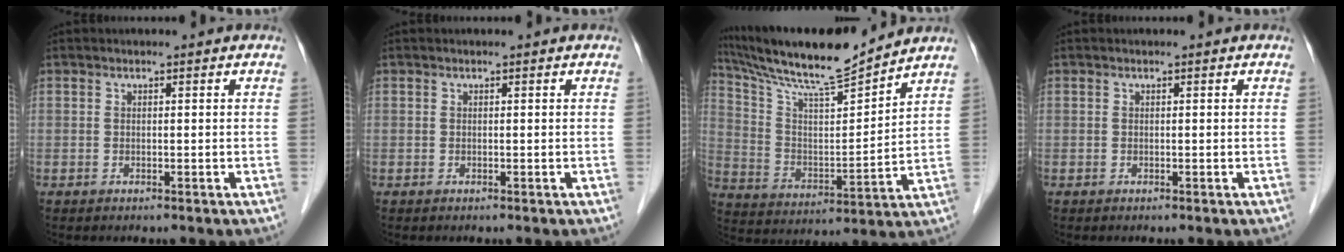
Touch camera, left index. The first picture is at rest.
{"total": 0.0}
{"total": 15.5, "force": [14.2, -0.1, 6.4], "torque": [-0.128, 0.002, 0.255]}
{"total": 0.0}